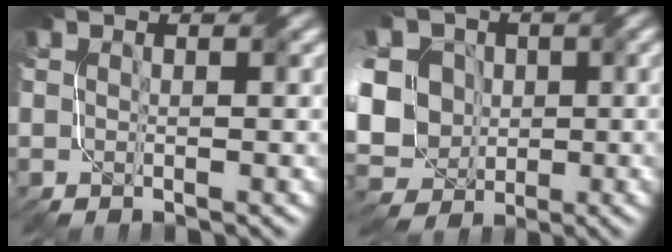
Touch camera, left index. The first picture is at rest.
{"total": 17.5, "force": [1.2, 15.3, 8.5], "torque": [-0.217, 0.019, -0.013]}